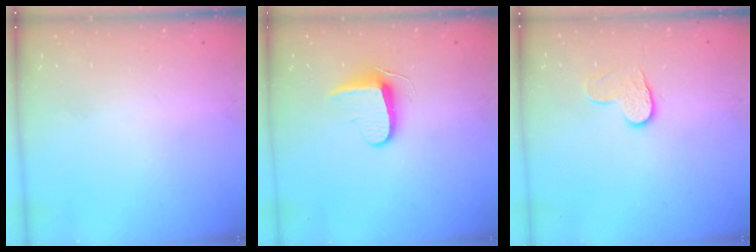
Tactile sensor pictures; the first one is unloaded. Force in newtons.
{"total": 9.4, "press": 9.3, "slide": 0.9}
{"total": 6.9, "press": 6.8, "slide": 0.5}